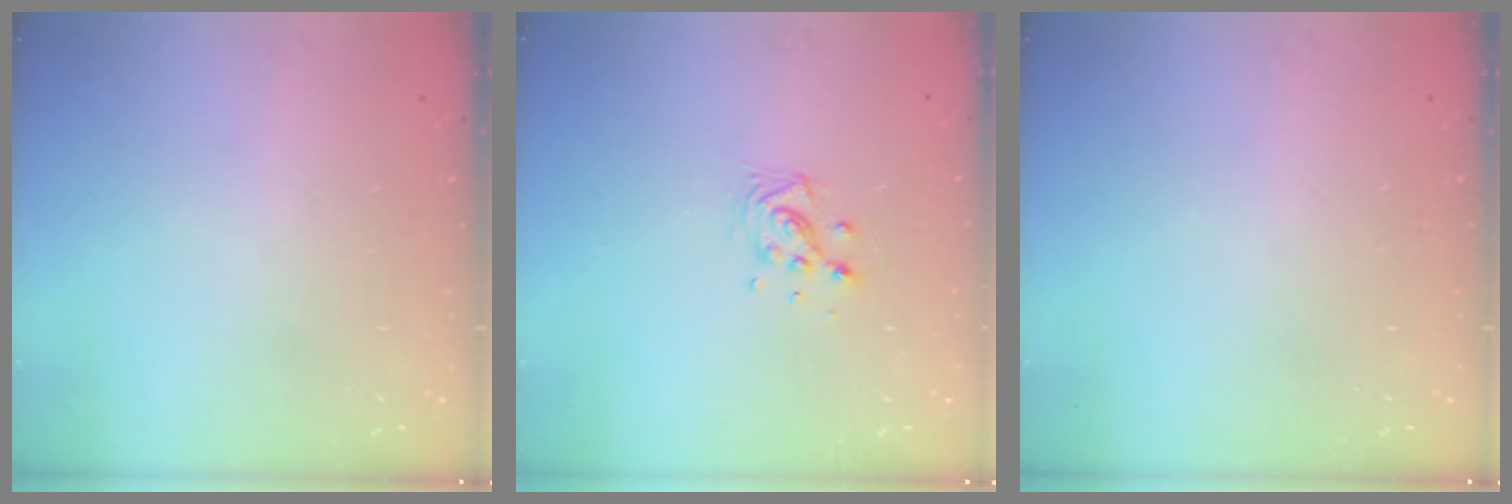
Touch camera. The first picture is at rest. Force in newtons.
{"total": 6.7, "press": 6.3, "slide": 2.3}
{"total": 0.0}